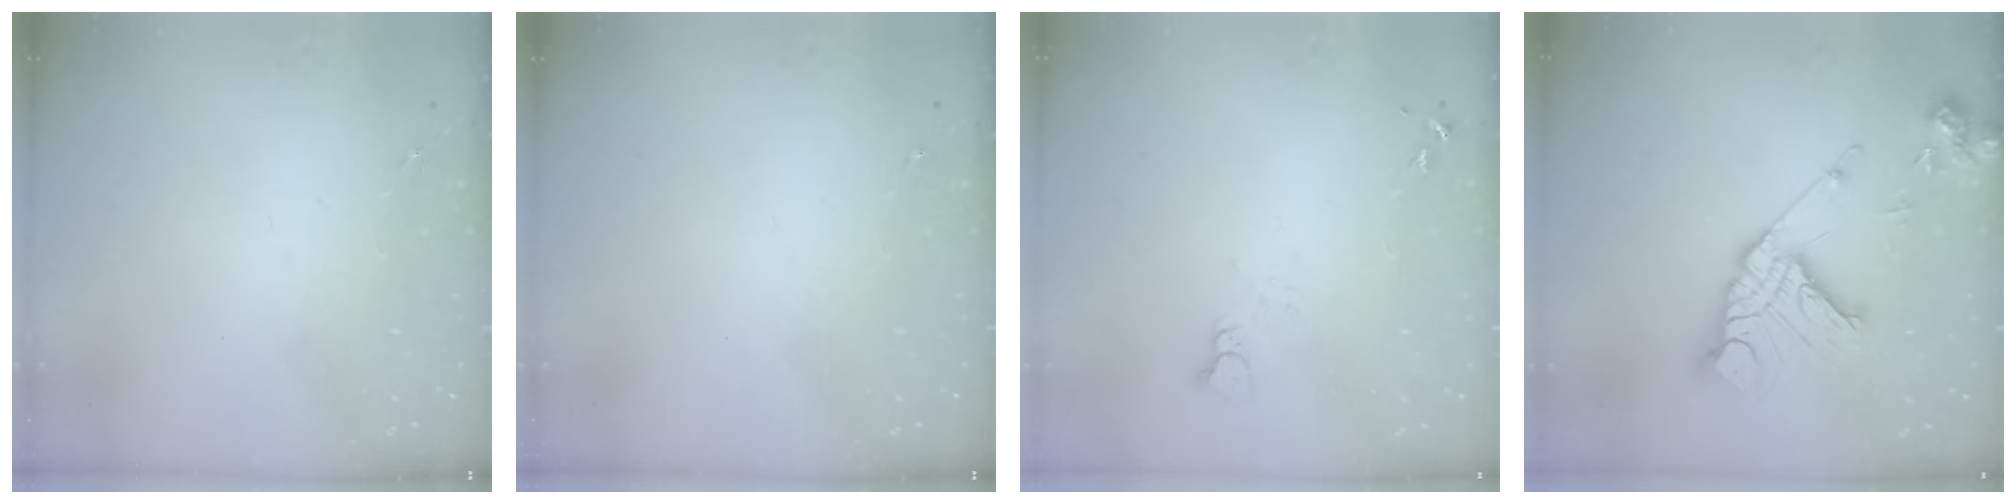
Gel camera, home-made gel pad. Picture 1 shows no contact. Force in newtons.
{"total": 0.0}
{"total": 2.2, "press": 2.2, "slide": 0.2}
{"total": 18.0, "press": 17.9, "slide": 2.5}